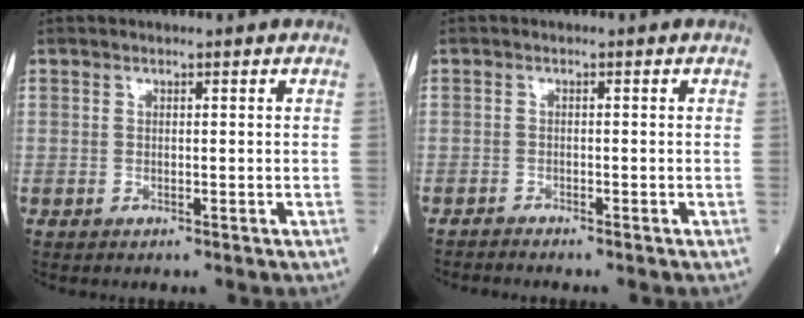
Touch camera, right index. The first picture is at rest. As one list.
[{"total": 1.6, "force": [-1.6, -0.2, 0.2], "torque": [-0.002, 0.000, -0.028]}]